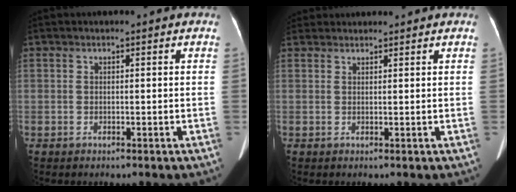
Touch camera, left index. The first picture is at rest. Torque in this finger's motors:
{"motor_torque": [0.94, -1.20, 0.32, 0.21]}